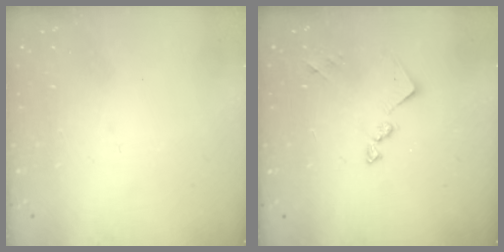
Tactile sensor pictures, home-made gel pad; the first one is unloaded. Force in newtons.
{"total": 10.5, "press": 10.4, "slide": 0.5}